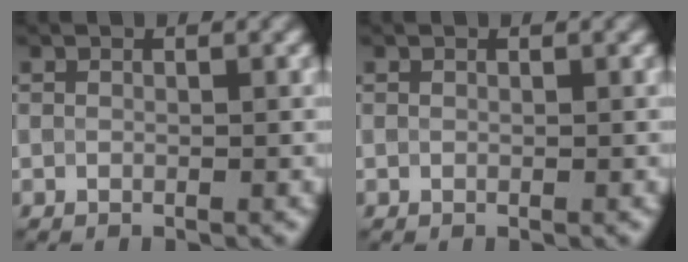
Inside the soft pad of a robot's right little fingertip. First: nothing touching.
{"total": 0.0}